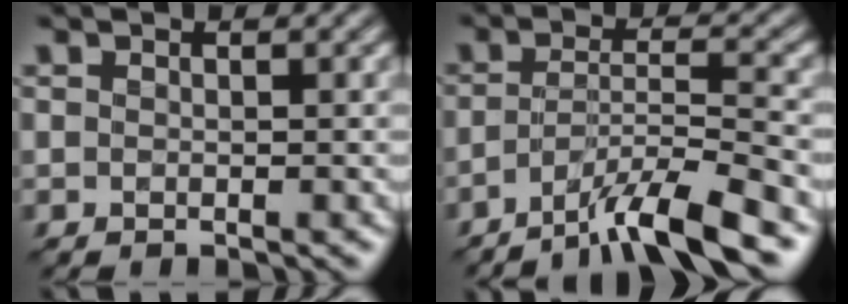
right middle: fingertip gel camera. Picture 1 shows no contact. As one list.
[{"total": 6.9, "force": [-4.8, 1.1, 4.8], "torque": [-0.075, 0.007, -0.091]}]